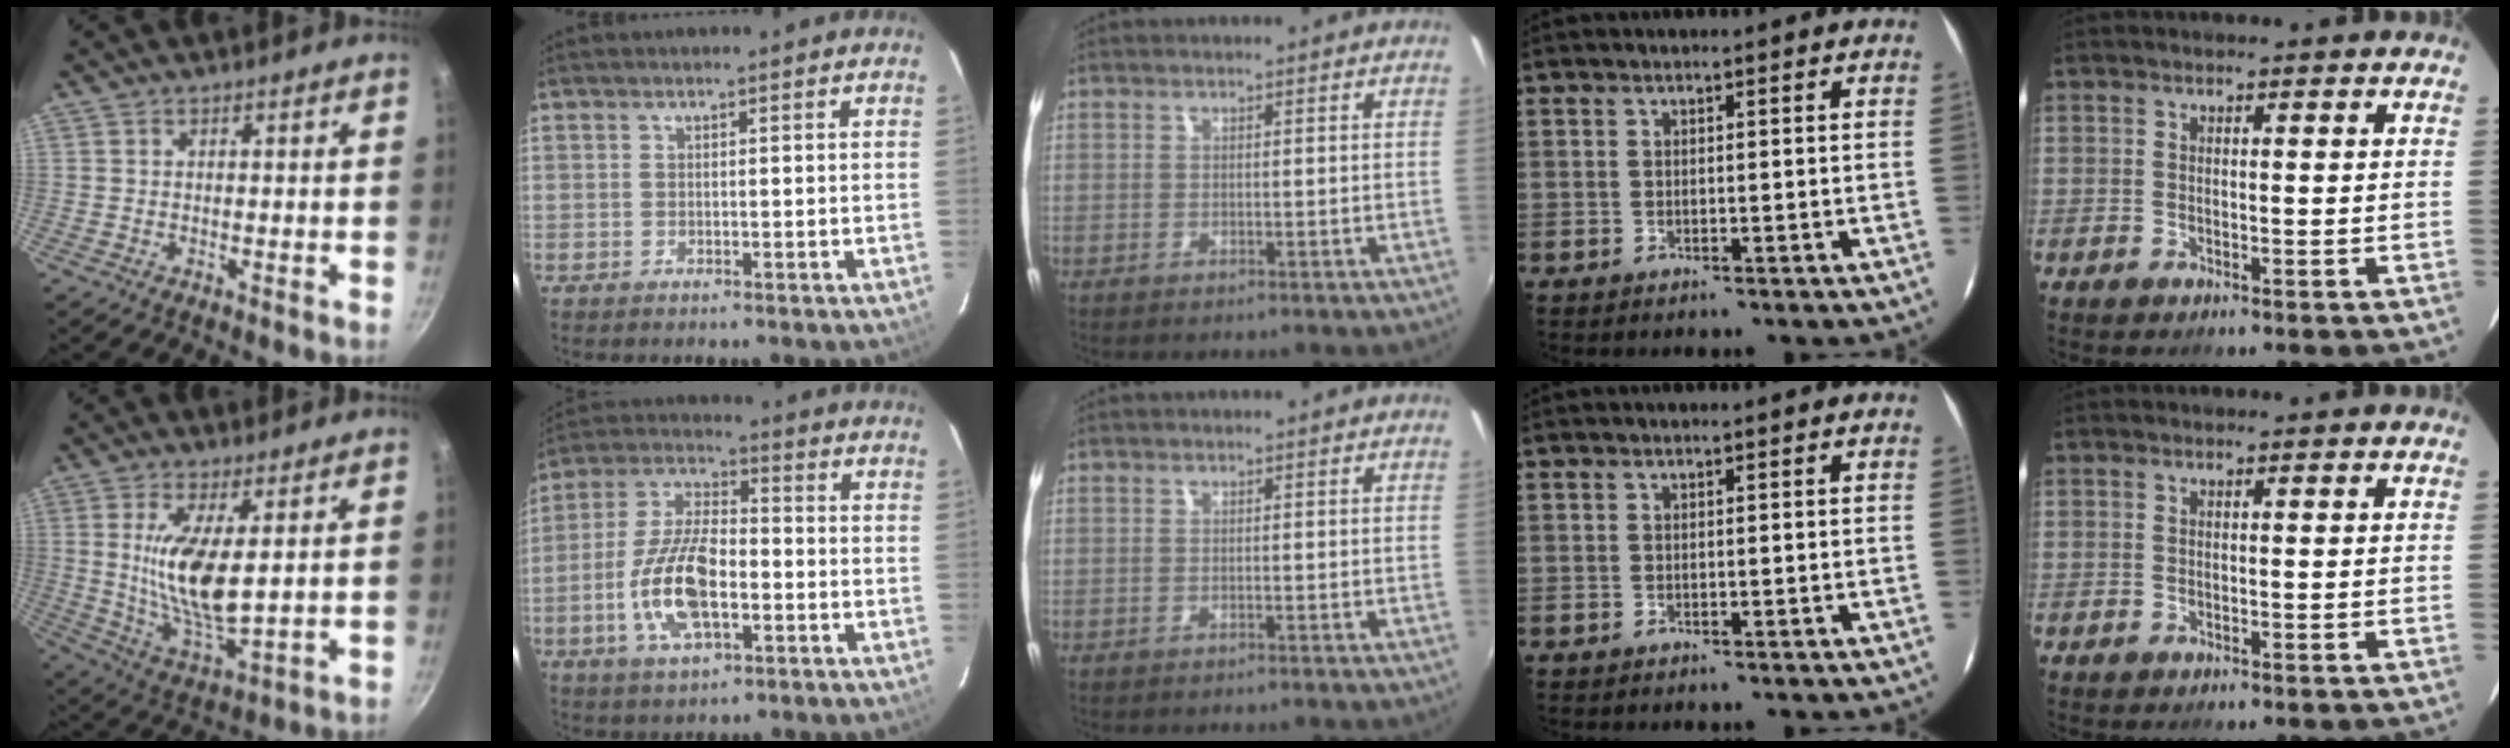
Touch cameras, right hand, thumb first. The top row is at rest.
{"thumb": {"total": 13.4, "force": [2.5, 4.7, 12.2], "torque": [-0.233, -0.026, 0.056]}, "index": {"total": 14.1, "force": [-4.2, 5.9, 12.1], "torque": [-0.256, 0.000, -0.078]}}